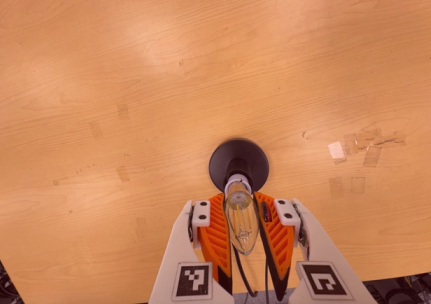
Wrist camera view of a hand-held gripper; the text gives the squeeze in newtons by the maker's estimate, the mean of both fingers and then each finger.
{"total": 18.1, "left": 17.9, "right": 18.3}